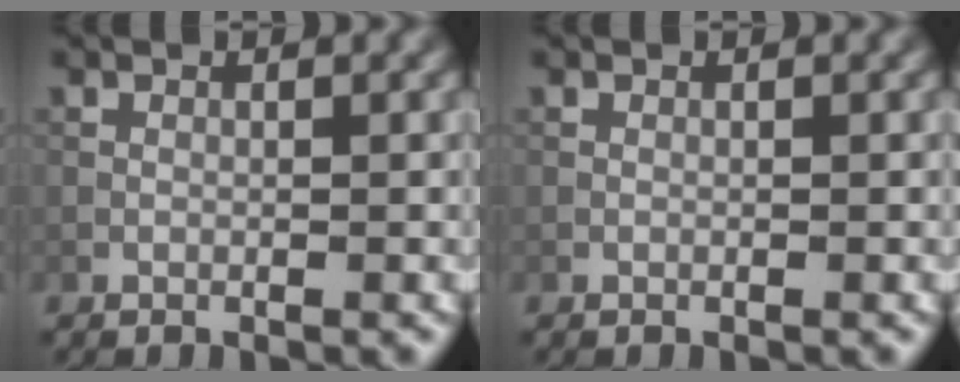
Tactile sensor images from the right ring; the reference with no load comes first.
{"total": 0.0}